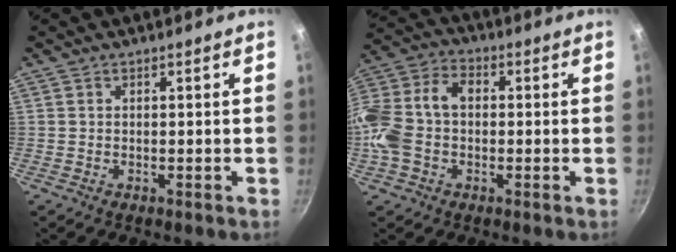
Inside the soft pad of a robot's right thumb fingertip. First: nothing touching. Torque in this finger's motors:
{"motor_torque": [1.05, 1.86, 0.99, -0.65, 0.45]}